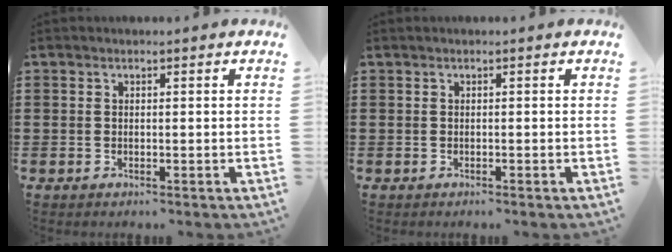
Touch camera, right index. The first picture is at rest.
{"total": 0.0}